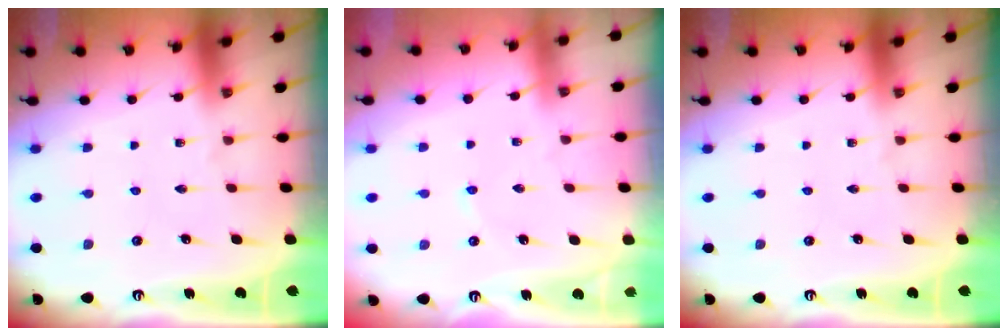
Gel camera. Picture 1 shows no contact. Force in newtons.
{"total": 1.6, "press": 1.6, "slide": 0.2}
{"total": 0.0}